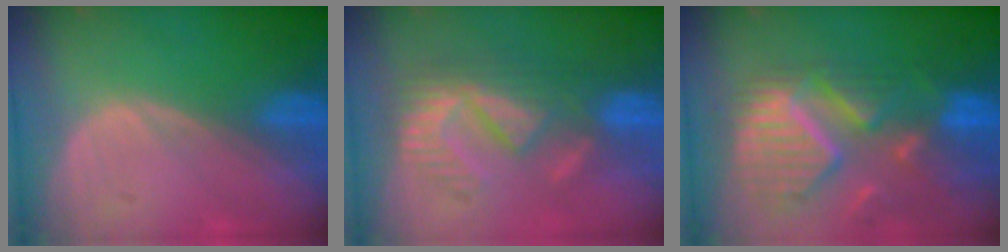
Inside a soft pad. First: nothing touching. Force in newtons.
{"total": 9.4, "press": 8.1, "slide": 4.6}
{"total": 12.0, "press": 10.5, "slide": 5.9}